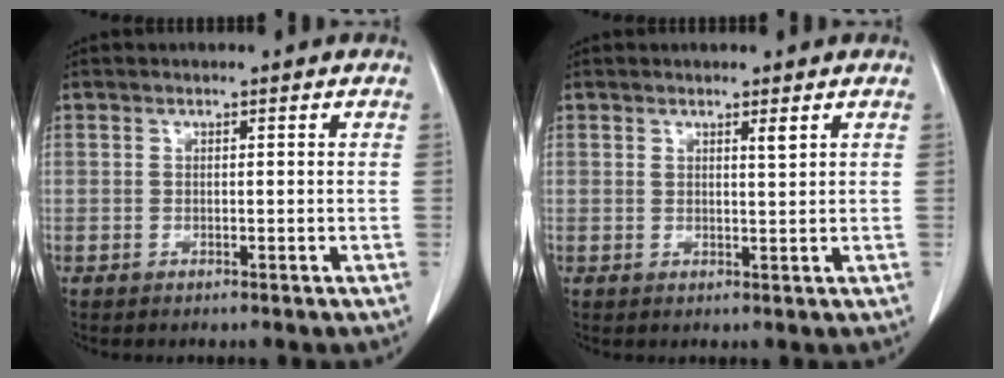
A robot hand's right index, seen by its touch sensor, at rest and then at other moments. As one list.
[{"total": 1.4, "force": [0.9, 0.0, 1.0], "torque": [-0.018, -0.006, 0.015]}]